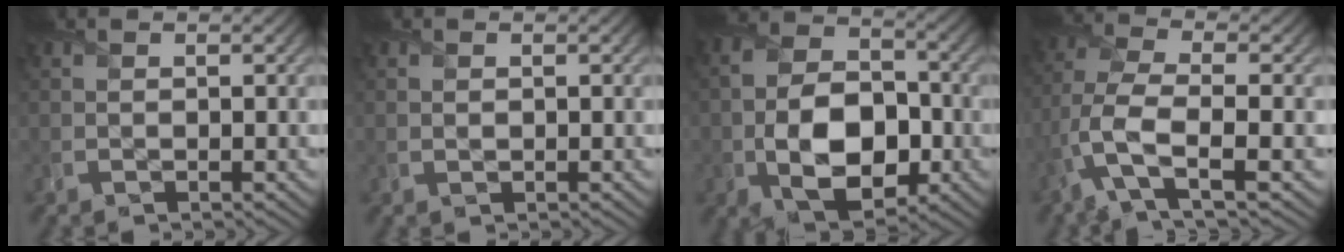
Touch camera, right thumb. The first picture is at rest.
{"total": 0.6, "force": [0.1, 0.4, 0.4], "torque": [-0.009, -0.001, 0.004]}
{"total": 10.9, "force": [-2.7, 7.1, 7.9], "torque": [-0.166, -0.020, -0.042]}
{"total": 8.9, "force": [-3.6, 3.0, 7.6], "torque": [-0.177, -0.003, -0.087]}